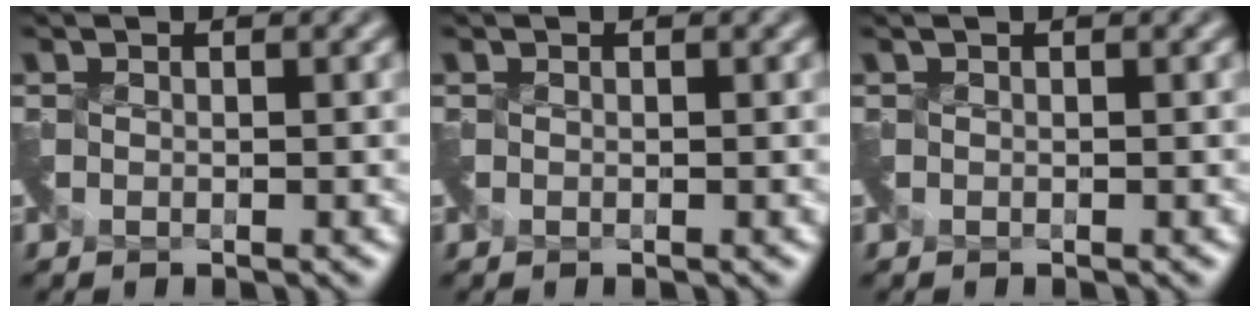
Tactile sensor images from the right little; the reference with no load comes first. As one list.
[{"total": 0.0}, {"total": 0.0}]